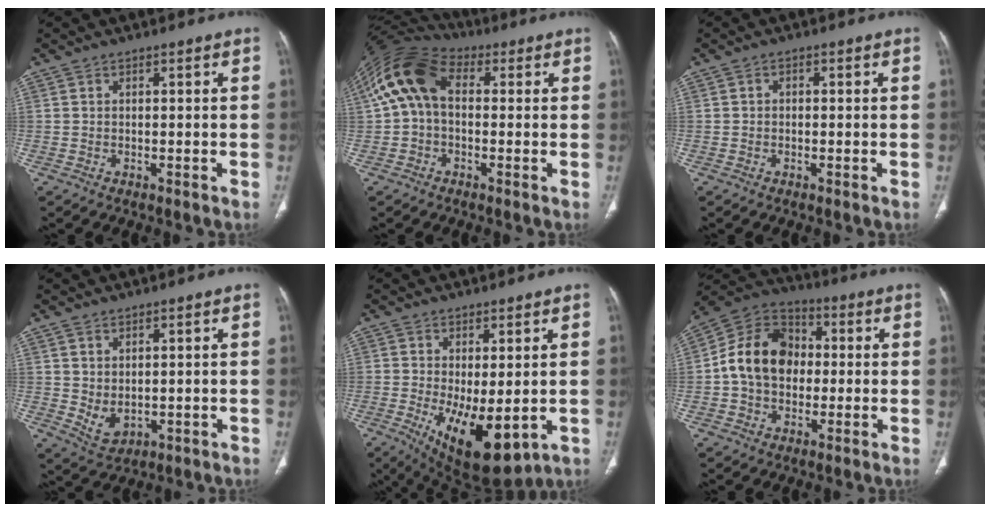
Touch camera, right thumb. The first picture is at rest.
{"total": 12.8, "force": [1.6, 8.4, 9.5], "torque": [-0.188, 0.039, 0.017]}
{"total": 0.7, "force": [-0.1, 0.6, 0.4], "torque": [-0.003, 0.002, -0.006]}
{"total": 4.1, "force": [0.4, 2.7, 3.1], "torque": [-0.053, -0.011, 0.025]}
{"total": 12.5, "force": [-2.4, 5.4, 11.1], "torque": [-0.173, -0.025, -0.013]}
{"total": 14.3, "force": [0.1, 11.0, 9.2], "torque": [-0.141, 0.033, -0.009]}